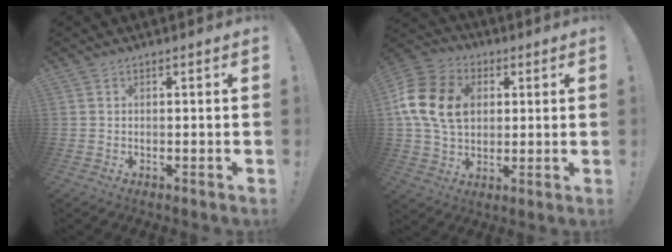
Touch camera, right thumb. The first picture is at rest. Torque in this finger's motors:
{"motor_torque": [2.03, 2.03, 0.46, 0.45, 0.14]}